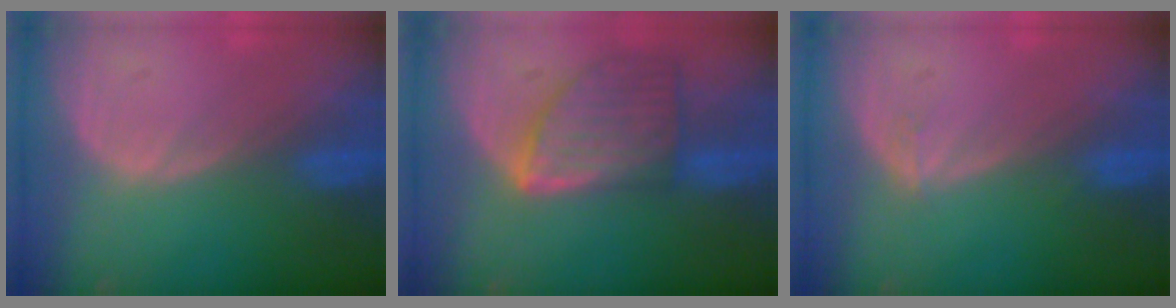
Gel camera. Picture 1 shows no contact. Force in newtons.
{"total": 8.2, "press": 7.3, "slide": 3.6}
{"total": 0.9, "press": 0.8, "slide": 0.2}